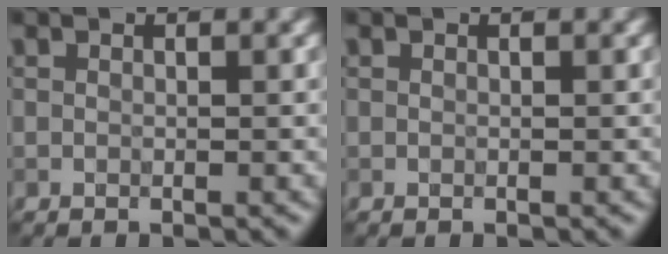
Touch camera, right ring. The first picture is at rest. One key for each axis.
{"total": 0.0}